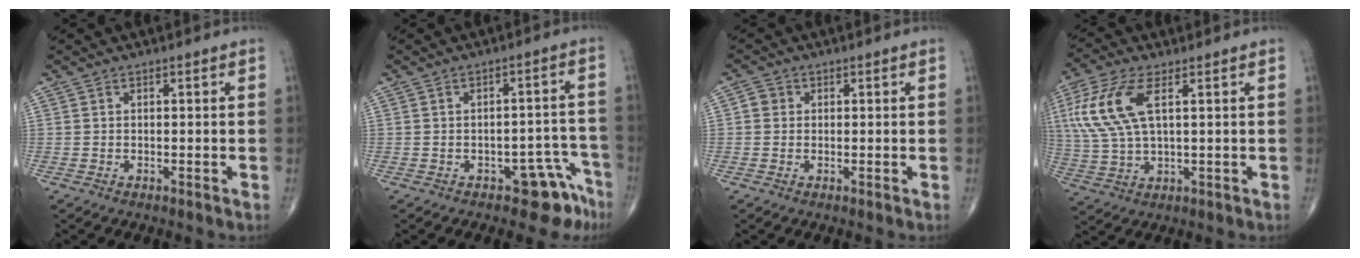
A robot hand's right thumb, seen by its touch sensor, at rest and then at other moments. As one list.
[{"total": 6.0, "force": [-4.3, 3.2, 2.8], "torque": [0.003, 0.052, -0.053]}, {"total": 2.7, "force": [0.3, 2.6, 0.9], "torque": [0.000, 0.004, 0.001]}, {"total": 12.6, "force": [3.8, 5.3, 10.8], "torque": [-0.265, 0.003, 0.080]}]